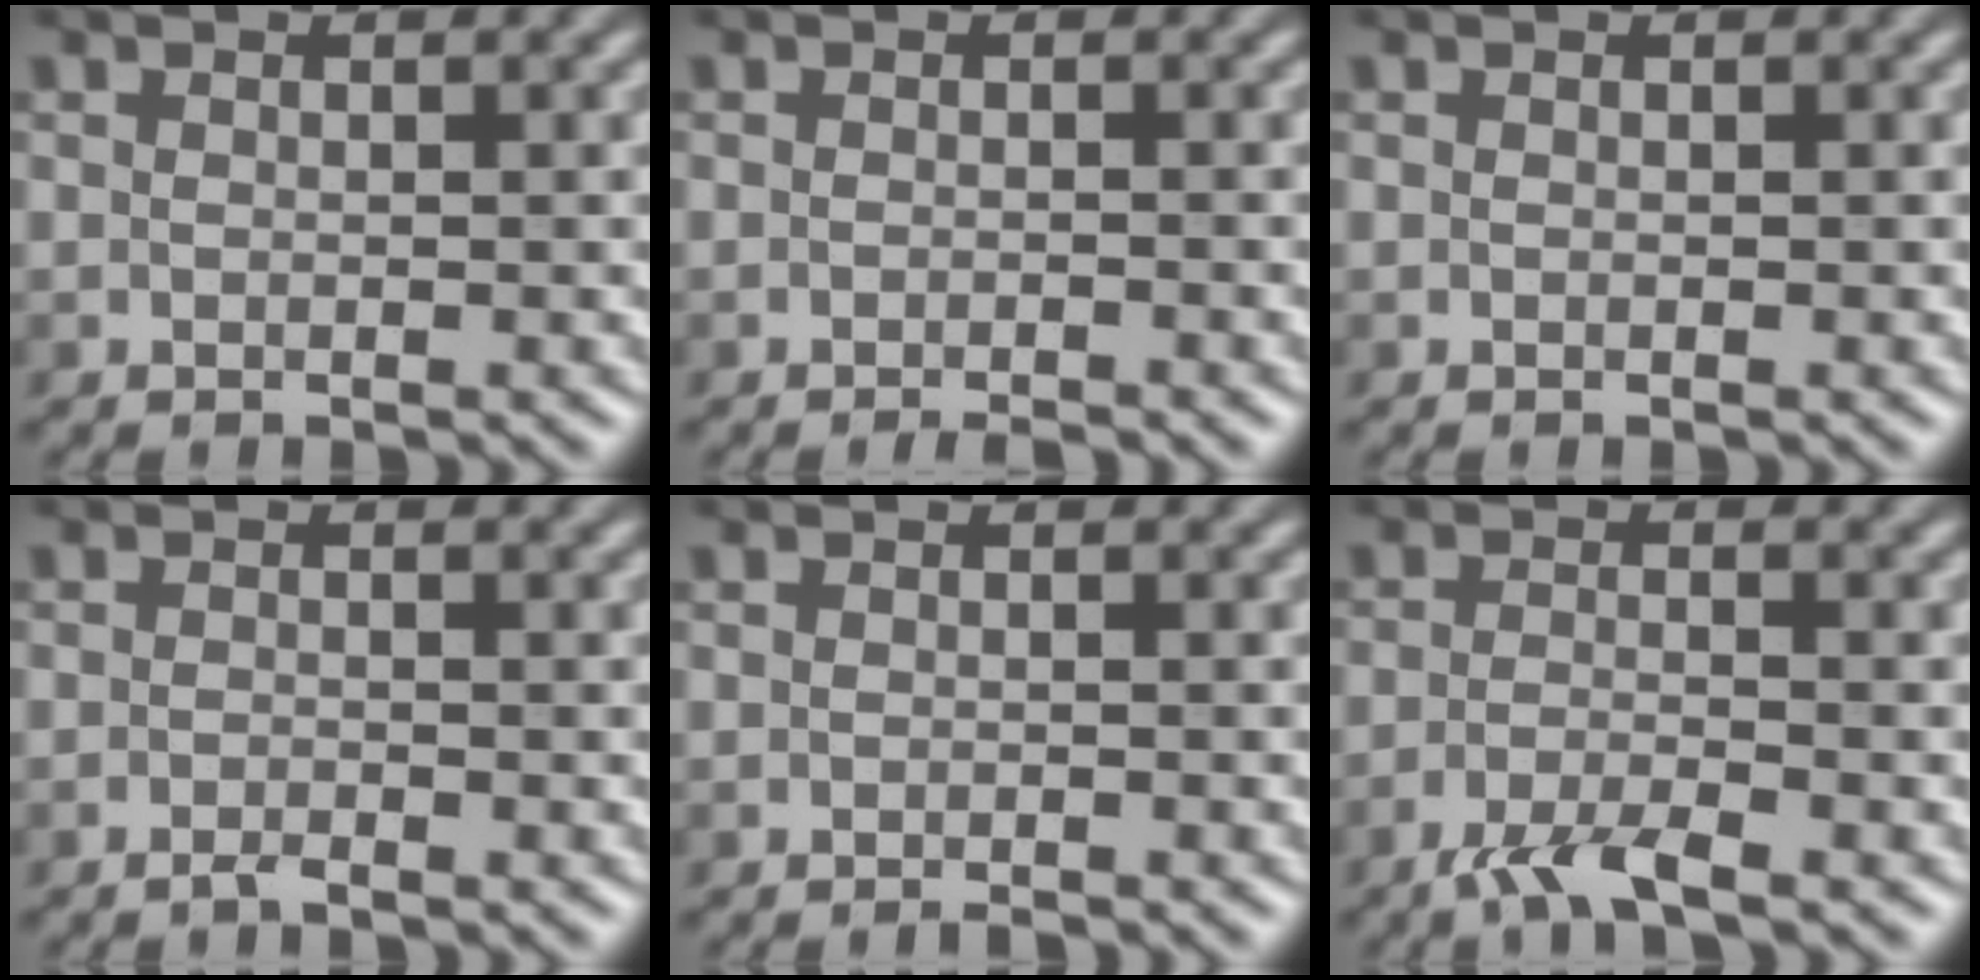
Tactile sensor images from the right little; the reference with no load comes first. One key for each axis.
{"total": 1.4, "fx": -1.2, "fy": 0.2, "fz": 0.8, "tx": -0.004, "ty": -0.002, "tz": -0.019}
{"total": 0.0}
{"total": 0.9, "fx": -0.6, "fy": 0.1, "fz": 0.6, "tx": -0.010, "ty": 0.002, "tz": -0.013}
{"total": 0.7, "fx": -0.6, "fy": 0.0, "fz": 0.3, "tx": -0.003, "ty": -0.001, "tz": -0.011}
{"total": 3.3, "fx": -2.3, "fy": 0.5, "fz": 2.3, "tx": -0.046, "ty": -0.004, "tz": -0.052}